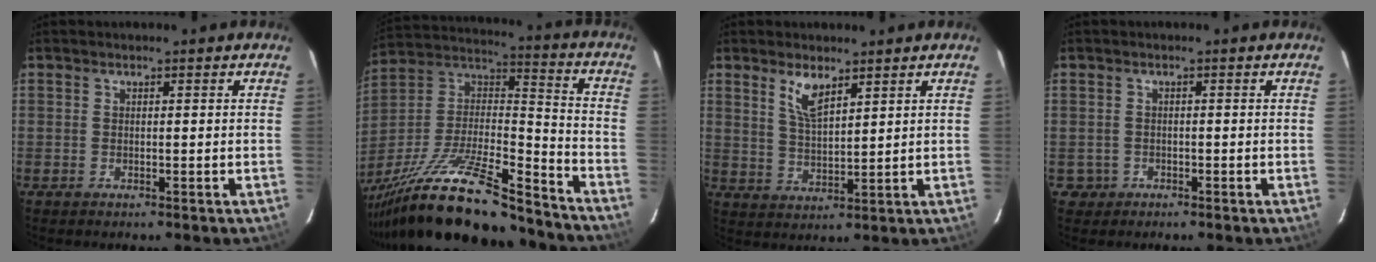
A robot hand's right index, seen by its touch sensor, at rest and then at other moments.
{"total": 28.7, "force": [-22.1, 7.1, 16.8], "torque": [-0.306, -0.021, -0.355]}
{"total": 5.4, "force": [3.5, 1.8, 3.7], "torque": [-0.071, -0.003, 0.072]}
{"total": 2.3, "force": [-0.8, 2.2, 0.1], "torque": [-0.005, 0.009, -0.007]}